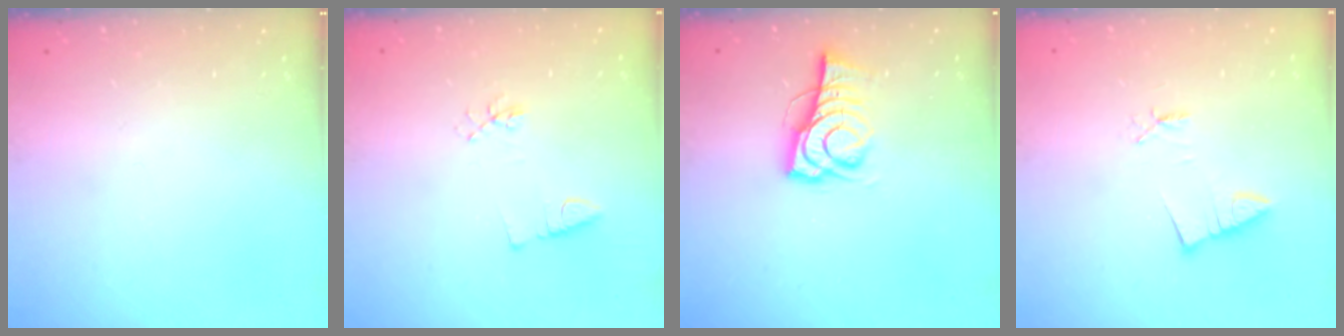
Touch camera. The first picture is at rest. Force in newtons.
{"total": 3.5, "press": 3.2, "slide": 1.4}
{"total": 7.8, "press": 7.7, "slide": 0.6}
{"total": 2.1, "press": 2.1, "slide": 0.2}